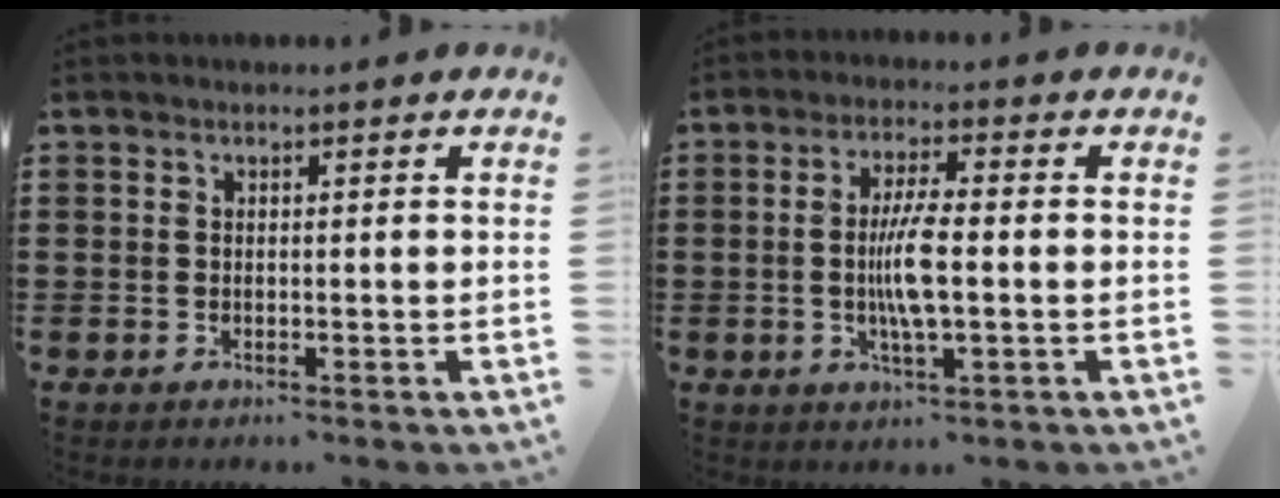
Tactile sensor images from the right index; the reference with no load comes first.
{"total": 6.2, "force": [-0.6, 1.1, 6.0], "torque": [-0.126, -0.006, -0.019]}